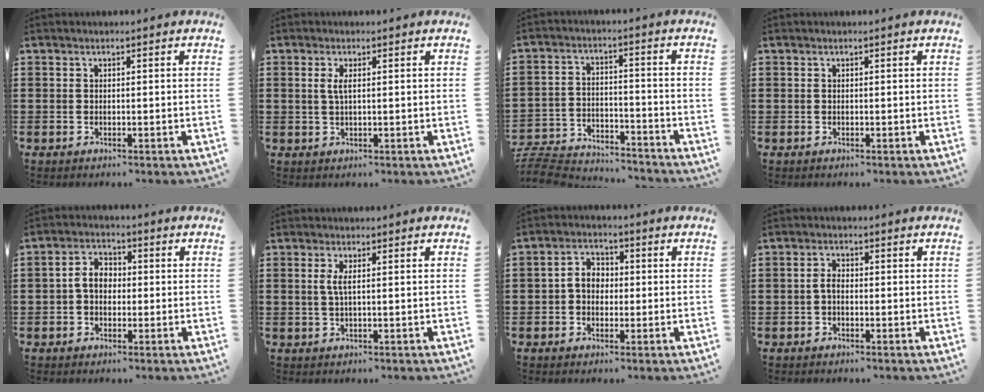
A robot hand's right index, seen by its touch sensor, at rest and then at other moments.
{"total": 2.0, "force": [0.4, 0.1, 1.9], "torque": [-0.040, -0.001, 0.006]}
{"total": 7.2, "force": [-7.1, 1.0, 1.3], "torque": [-0.039, 0.005, -0.142]}
{"total": 0.0}
{"total": 4.2, "force": [-0.3, 2.9, 3.1], "torque": [-0.069, 0.009, -0.010]}
{"total": 2.1, "force": [0.3, 0.3, 2.0], "torque": [-0.049, -0.004, 0.001]}
{"total": 3.9, "force": [-0.2, 2.8, 2.7], "torque": [-0.057, 0.011, -0.006]}
{"total": 2.0, "force": [-0.6, 1.0, 1.6], "torque": [-0.038, -0.001, -0.013]}